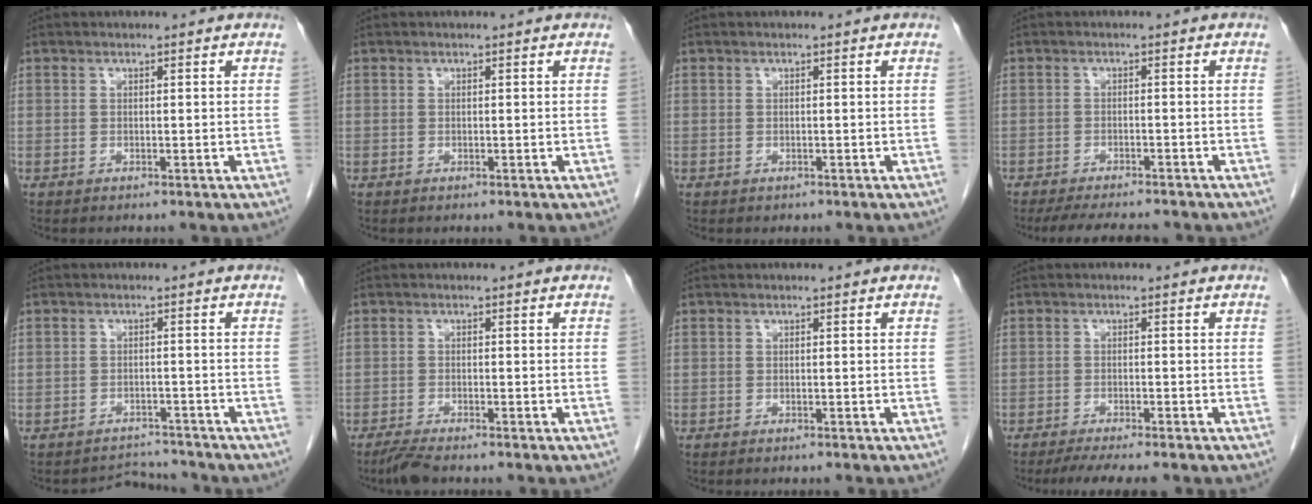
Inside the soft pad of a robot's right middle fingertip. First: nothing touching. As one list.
[{"total": 0.0}, {"total": 0.0}, {"total": 8.6, "force": [-7.6, 1.6, 3.6], "torque": [-0.051, -0.011, -0.109]}, {"total": 3.2, "force": [-2.8, 0.5, -1.4], "torque": [0.022, 0.009, -0.041]}, {"total": 2.6, "force": [-2.2, 0.1, 1.2], "torque": [-0.032, -0.009, -0.044]}, {"total": 1.1, "force": [-1.0, 0.1, 0.5], "torque": [-0.006, 0.000, -0.013]}, {"total": 5.8, "force": [-4.8, 0.3, 3.2], "torque": [-0.040, -0.011, -0.074]}]